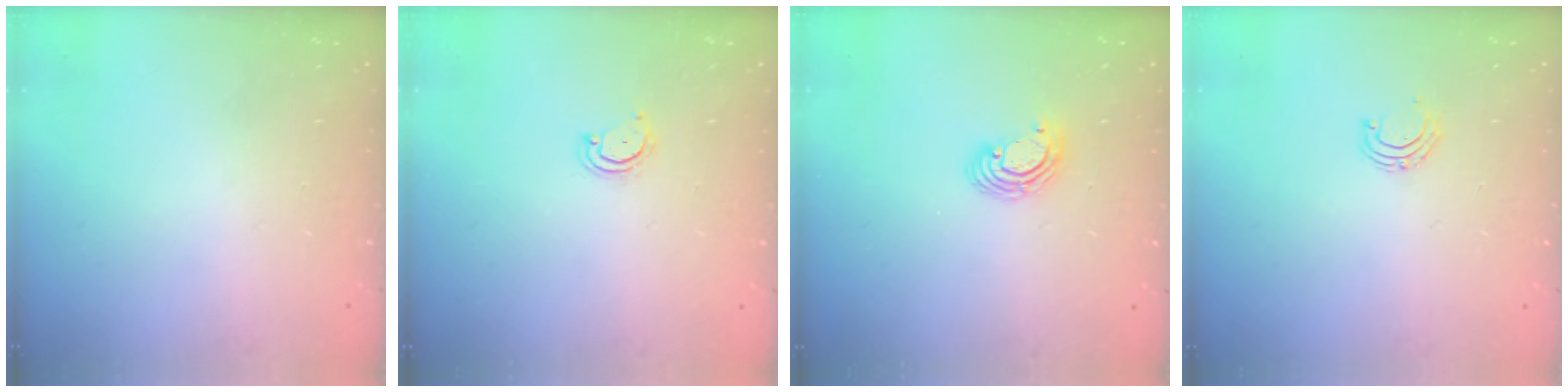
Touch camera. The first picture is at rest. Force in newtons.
{"total": 3.4, "press": 3.4, "slide": 0.2}
{"total": 4.5, "press": 4.5, "slide": 0.3}
{"total": 4.7, "press": 4.7, "slide": 0.4}